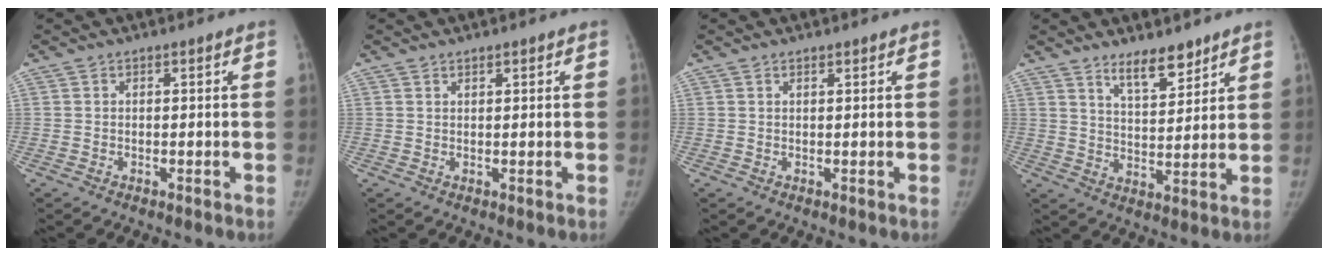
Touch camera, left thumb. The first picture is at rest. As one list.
[{"total": 1.0, "force": [0.8, 0.3, 0.5], "torque": [-0.006, -0.004, 0.013]}, {"total": 0.7, "force": [0.6, 0.2, 0.3], "torque": [-0.008, -0.004, 0.011]}, {"total": 7.6, "force": [5.9, 2.6, 4.1], "torque": [-0.044, -0.049, 0.101]}]